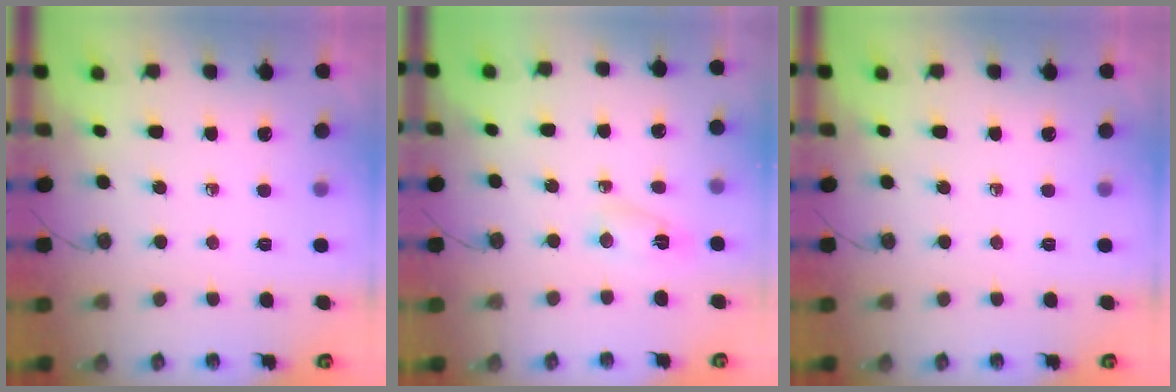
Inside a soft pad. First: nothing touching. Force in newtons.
{"total": 3.0, "press": 2.9, "slide": 0.6}
{"total": 0.0}